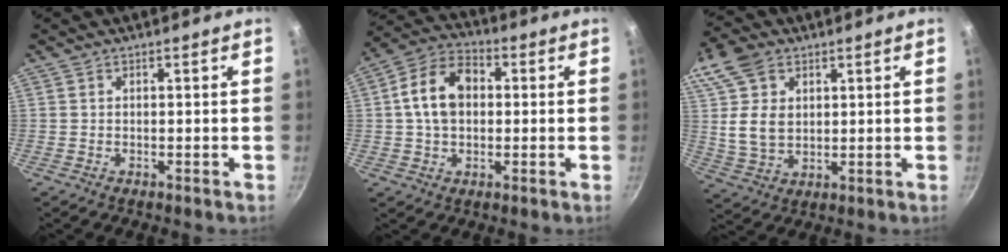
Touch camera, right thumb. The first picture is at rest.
{"total": 11.4, "force": [1.1, 8.0, 8.0], "torque": [-0.119, 0.025, 0.005]}
{"total": 12.0, "force": [3.8, 8.5, 7.5], "torque": [-0.128, -0.015, 0.074]}